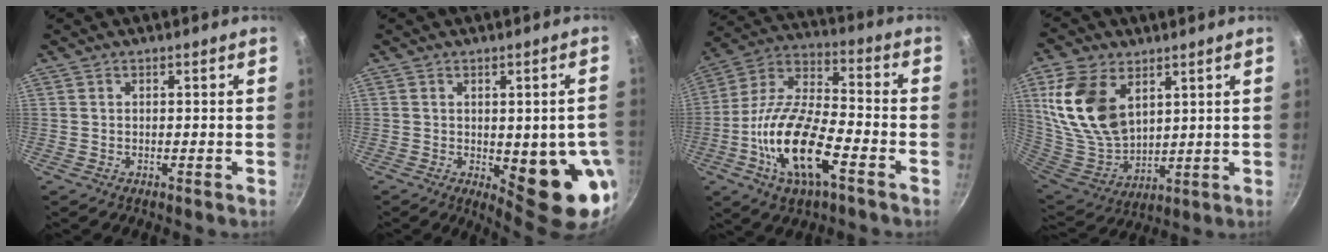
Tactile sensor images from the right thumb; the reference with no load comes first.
{"total": 13.4, "force": [-2.6, 4.6, 12.3], "torque": [-0.122, -0.010, -0.023]}
{"total": 19.1, "force": [-7.1, 7.7, 15.9], "torque": [-0.301, 0.036, -0.148]}
{"total": 18.0, "force": [6.6, 11.3, 12.4], "torque": [-0.230, -0.035, 0.143]}